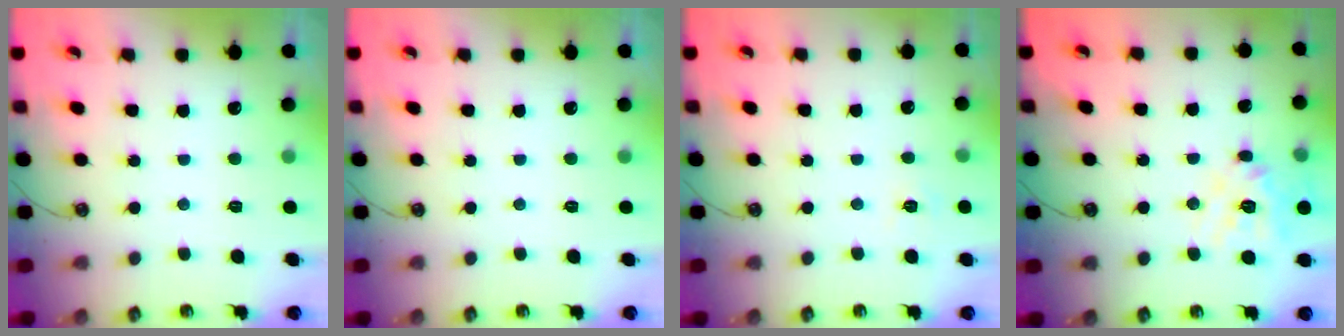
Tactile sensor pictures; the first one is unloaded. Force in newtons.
{"total": 0.0}
{"total": 3.8, "press": 3.8, "slide": 0.5}
{"total": 14.8, "press": 14.6, "slide": 2.1}